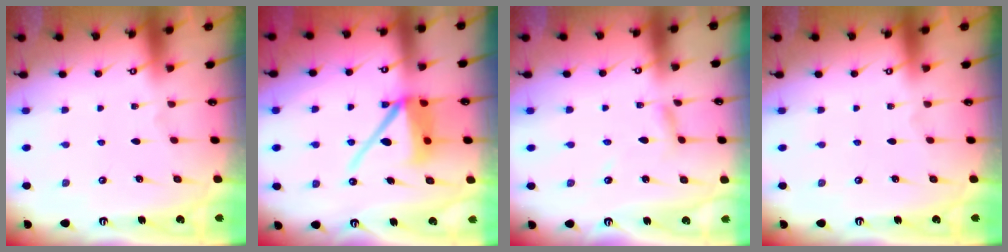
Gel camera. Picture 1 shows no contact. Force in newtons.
{"total": 12.4, "press": 12.3, "slide": 1.6}
{"total": 4.4, "press": 4.4, "slide": 0.3}
{"total": 0.0}